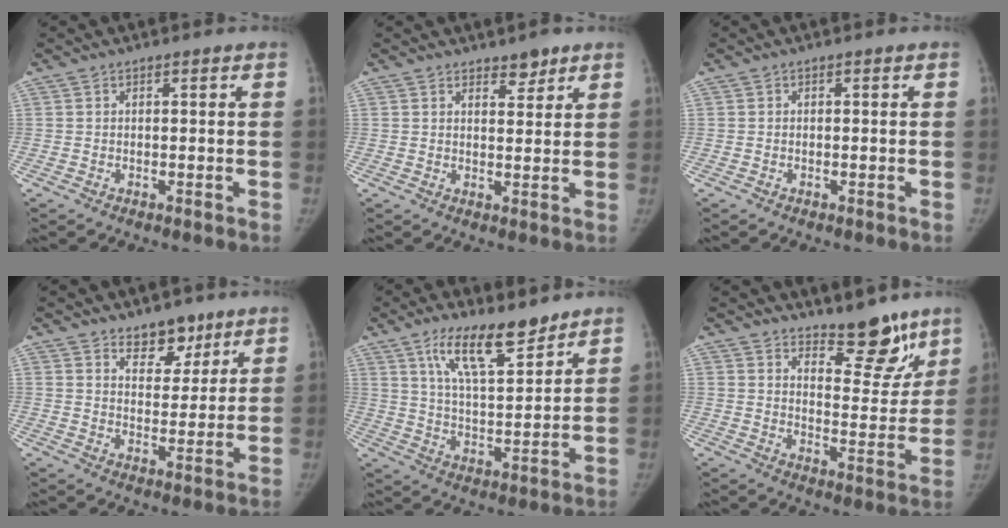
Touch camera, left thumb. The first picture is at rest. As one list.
[{"total": 3.3, "force": [2.6, 1.4, 1.5], "torque": [-0.003, -0.020, 0.040]}, {"total": 0.0}, {"total": 7.3, "force": [5.2, 4.1, 3.0], "torque": [-0.008, -0.035, 0.084]}, {"total": 12.3, "force": [8.6, 3.8, 8.0], "torque": [-0.113, -0.057, 0.158]}, {"total": 11.8, "force": [9.1, 4.4, 6.1], "torque": [-0.035, -0.073, 0.140]}]